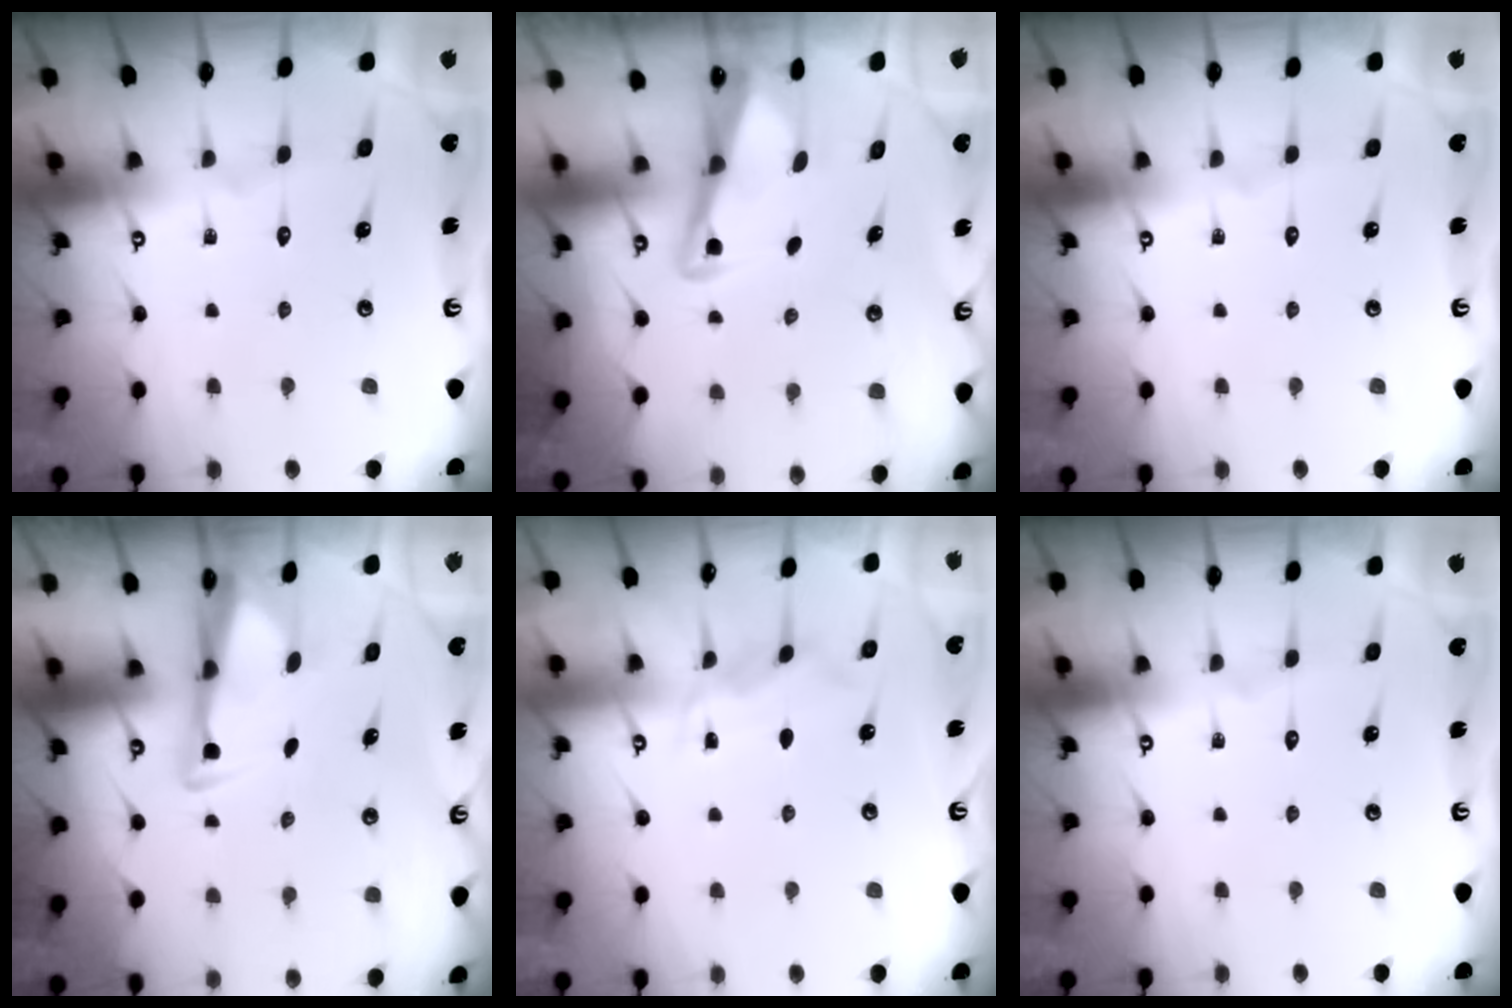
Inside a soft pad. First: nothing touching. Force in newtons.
{"total": 2.9, "press": 2.8, "slide": 0.4}
{"total": 0.0}
{"total": 3.3, "press": 3.2, "slide": 0.9}
{"total": 4.7, "press": 4.7, "slide": 0.7}
{"total": 0.0}